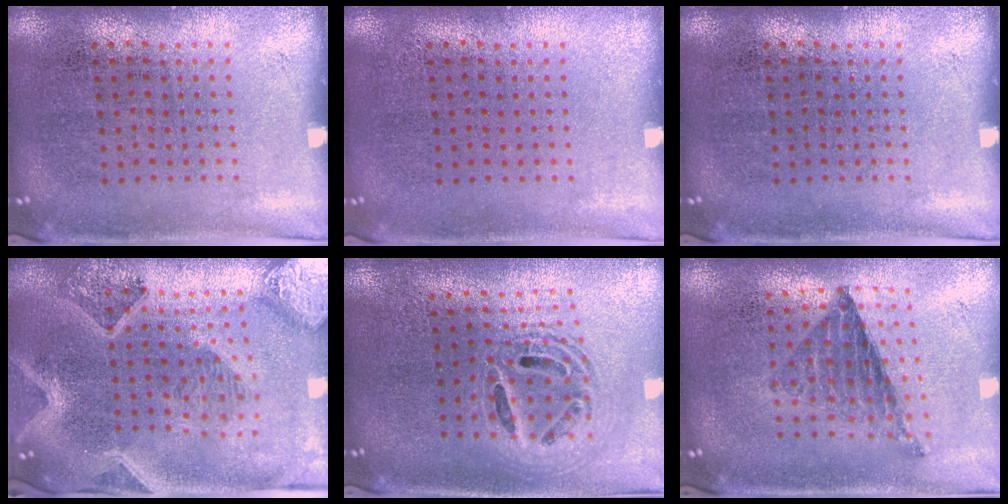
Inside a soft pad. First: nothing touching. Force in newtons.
{"total": 0.0}
{"total": 0.0}
{"total": 3.0, "press": 2.6, "slide": 1.5}
{"total": 1.9, "press": 1.5, "slide": 1.2}
{"total": 0.8, "press": 0.8, "slide": 0.1}